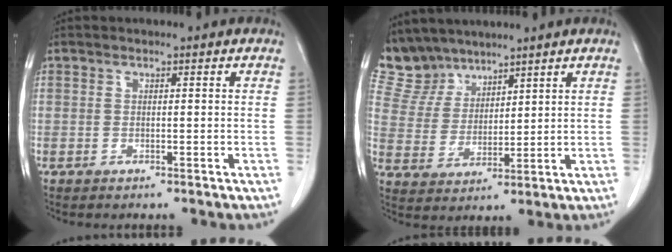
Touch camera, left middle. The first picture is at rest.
{"total": 7.2, "force": [6.6, 2.8, 0.1], "torque": [-0.011, 0.007, 0.149]}